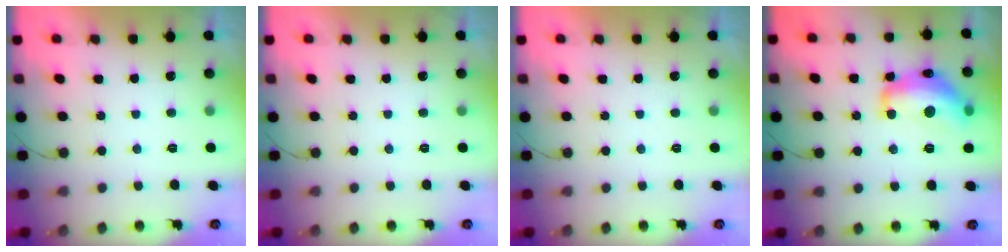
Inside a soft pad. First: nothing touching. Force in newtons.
{"total": 0.0}
{"total": 0.0}
{"total": 17.7, "press": 17.7, "slide": 0.9}